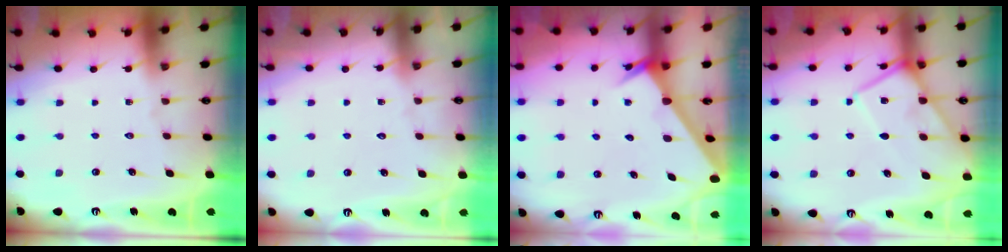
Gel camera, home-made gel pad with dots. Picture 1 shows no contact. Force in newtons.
{"total": 2.9, "press": 2.9, "slide": 0.4}
{"total": 2.4, "press": 2.4, "slide": 0.1}
{"total": 10.7, "press": 10.7, "slide": 1.2}